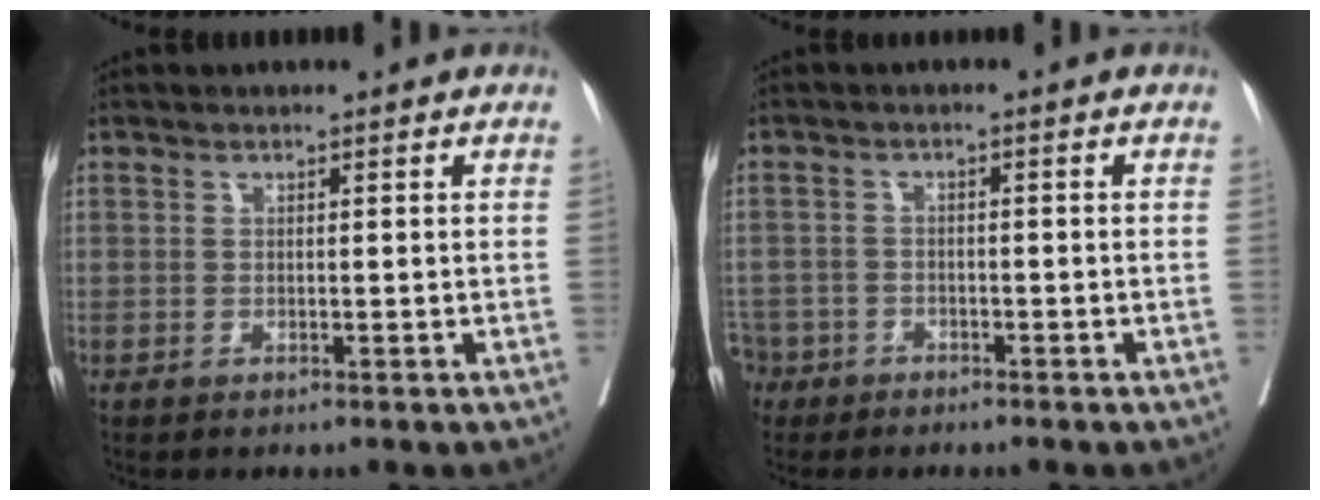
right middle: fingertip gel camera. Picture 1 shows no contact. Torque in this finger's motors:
{"motor_torque": [1.28, -0.85, 1.05, 0.21]}